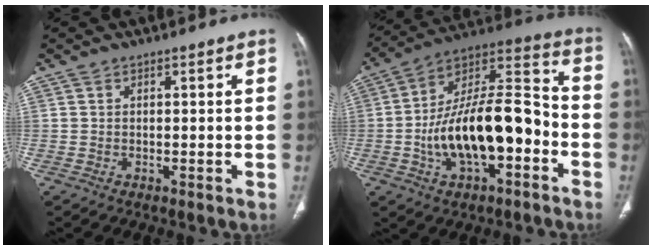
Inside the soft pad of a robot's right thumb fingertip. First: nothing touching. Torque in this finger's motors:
{"motor_torque": [2.52, 2.49, 1.76, -1.01, 0.46]}